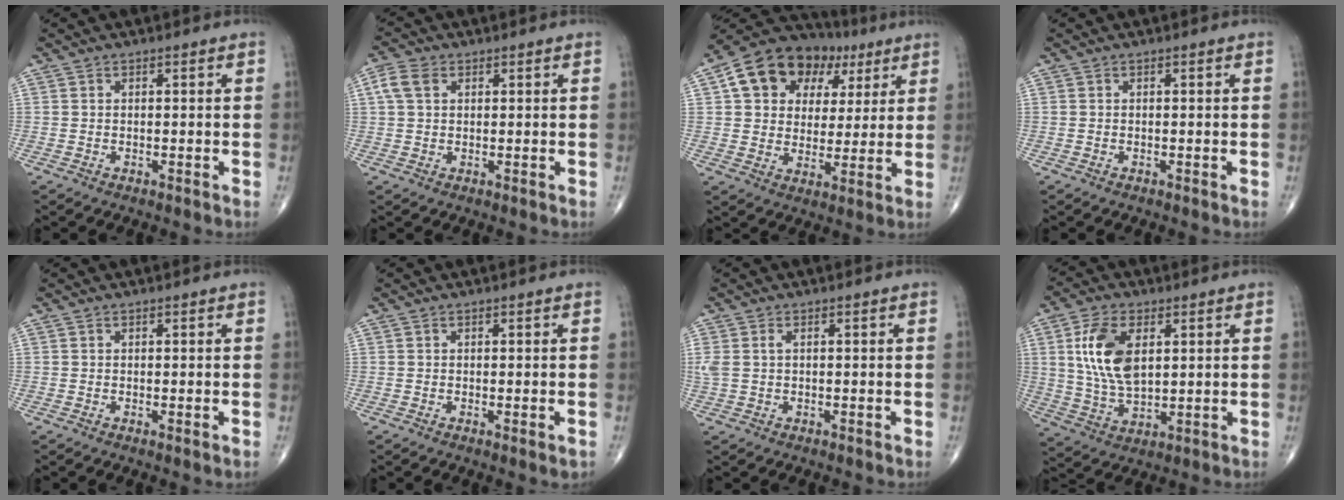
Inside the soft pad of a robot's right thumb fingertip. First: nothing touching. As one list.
[{"total": 4.1, "force": [1.4, 2.8, 2.6], "torque": [-0.060, 0.013, 0.026]}, {"total": 17.0, "force": [6.4, 12.9, 9.1], "torque": [-0.110, 0.015, 0.103]}, {"total": 0.0}, {"total": 0.7, "force": [0.0, 0.0, 0.7], "torque": [-0.014, -0.003, 0.001]}, {"total": 1.4, "force": [-0.2, 0.3, 1.3], "torque": [-0.019, -0.006, 0.000]}, {"total": 3.1, "force": [0.6, 1.8, 2.5], "torque": [-0.082, 0.018, 0.018]}, {"total": 12.1, "force": [3.2, 6.6, 9.7], "torque": [-0.182, -0.013, 0.065]}]